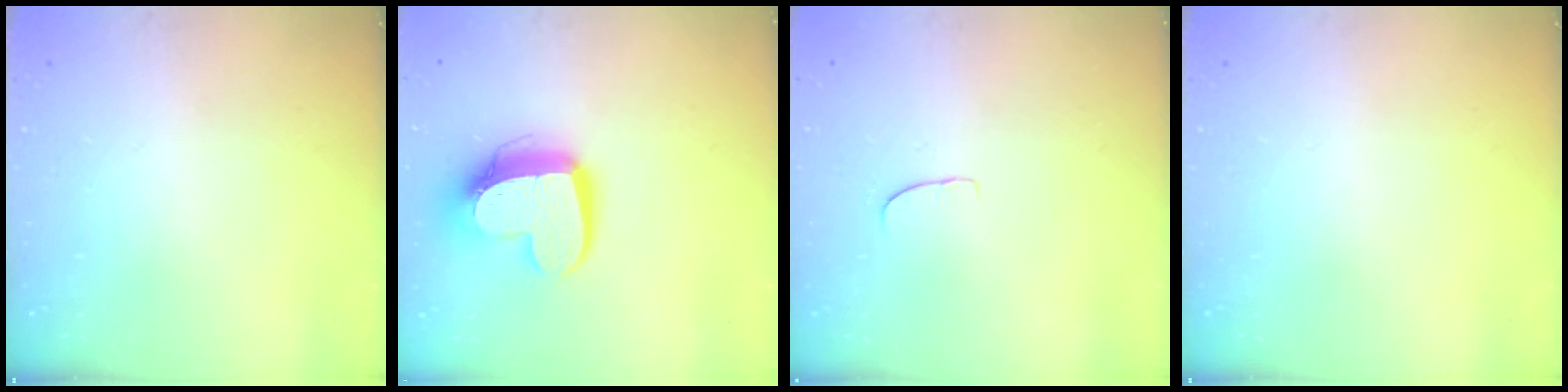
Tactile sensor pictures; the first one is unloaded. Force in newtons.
{"total": 14.0, "press": 13.9, "slide": 1.3}
{"total": 5.4, "press": 5.4, "slide": 0.3}
{"total": 0.0}